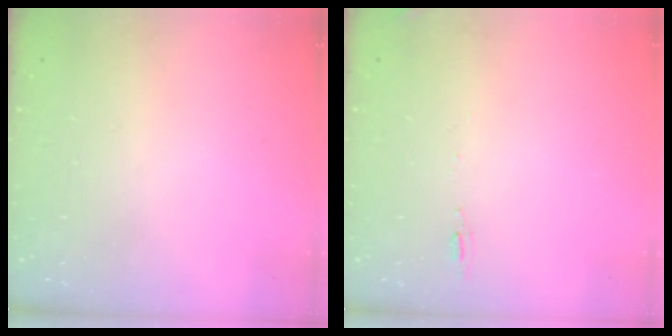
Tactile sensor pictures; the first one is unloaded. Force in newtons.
{"total": 5.0, "press": 4.7, "slide": 1.7}